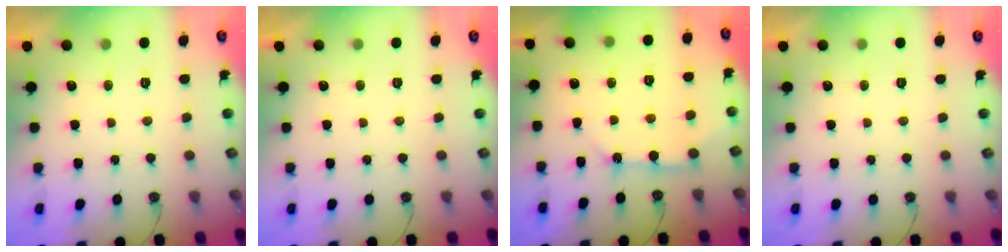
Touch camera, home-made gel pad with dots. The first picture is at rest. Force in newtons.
{"total": 0.0}
{"total": 4.2, "press": 4.2, "slide": 0.5}
{"total": 0.0}